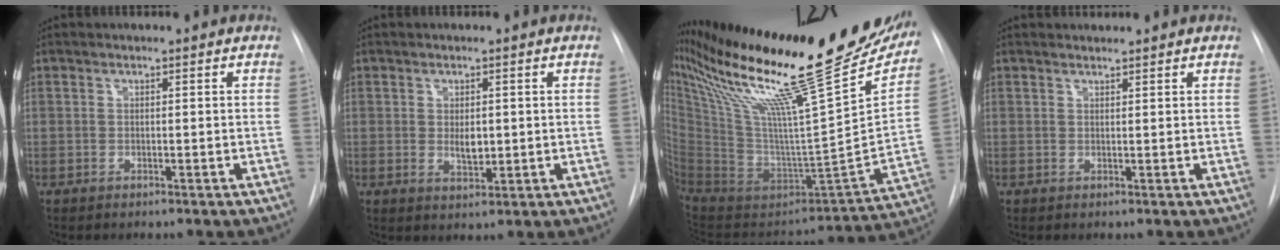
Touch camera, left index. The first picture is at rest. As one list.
[{"total": 2.5, "force": [0.3, 1.4, 2.1], "torque": [-0.037, -0.011, 0.010]}, {"total": 39.3, "force": [29.0, 4.0, 26.3], "torque": [-0.415, -0.062, 0.441]}, {"total": 1.3, "force": [1.3, 0.0, -0.2], "torque": [-0.004, 0.007, 0.026]}]